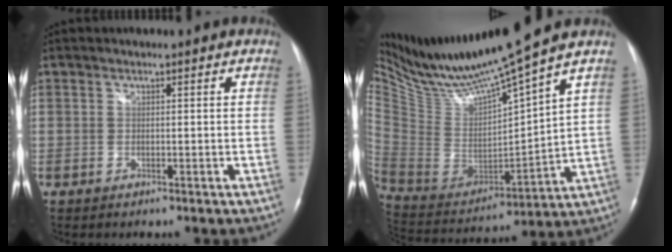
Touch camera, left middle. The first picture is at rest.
{"total": 15.6, "force": [13.8, -1.1, 7.1], "torque": [-0.144, -0.027, 0.274]}